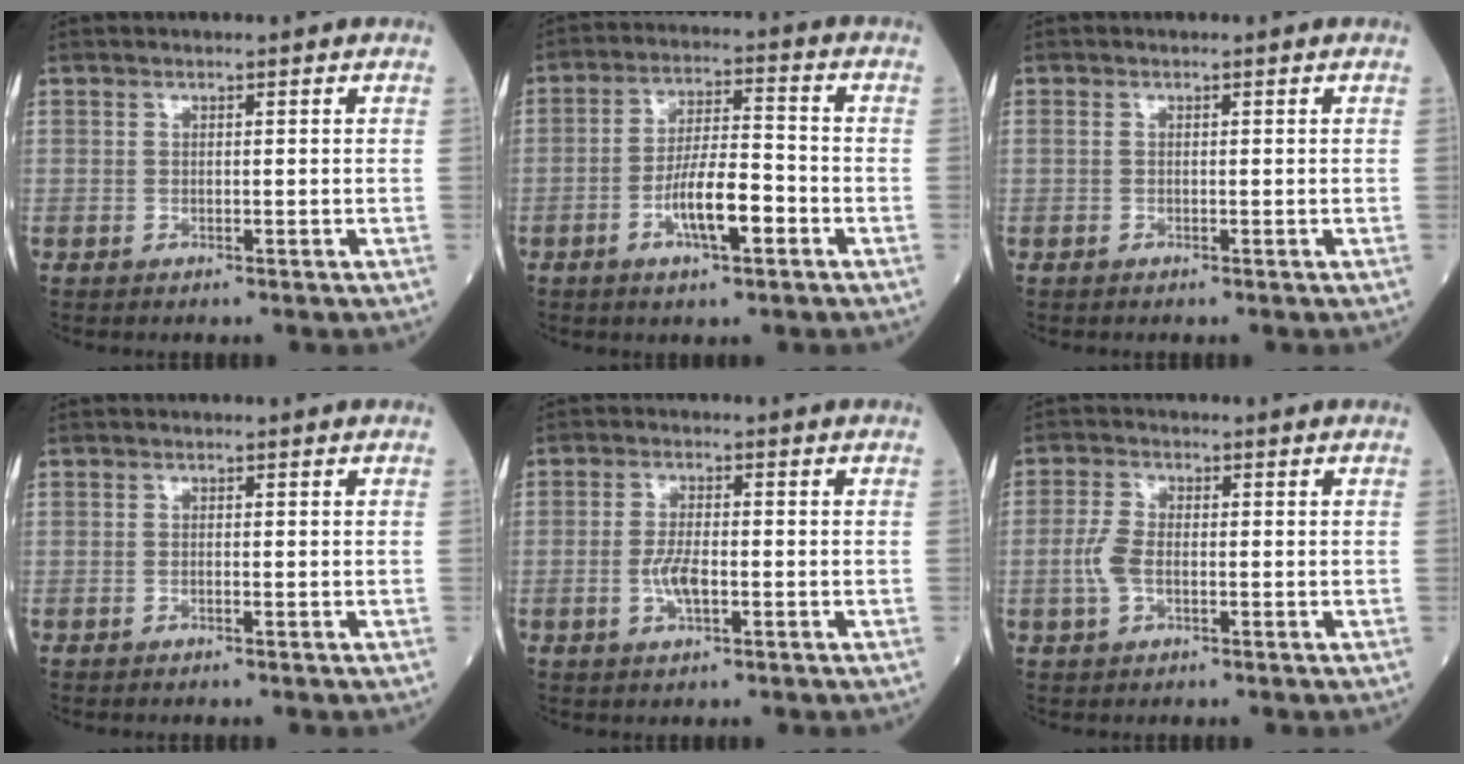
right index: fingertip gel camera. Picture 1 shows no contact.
{"total": 8.5, "force": [-3.3, 1.9, 7.6], "torque": [-0.140, 0.008, -0.058]}
{"total": 0.0}
{"total": 0.0}
{"total": 4.0, "force": [-1.1, 1.2, 3.6], "torque": [-0.076, 0.000, -0.021]}
{"total": 3.8, "force": [-0.9, 1.9, 3.2], "torque": [-0.085, 0.007, -0.022]}